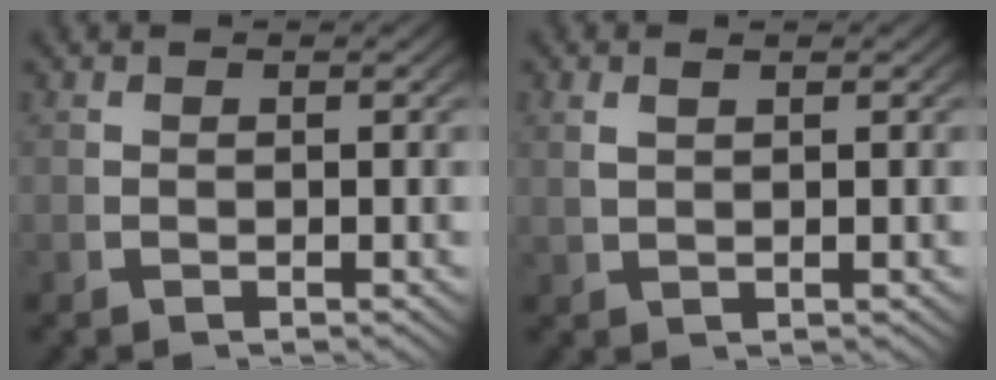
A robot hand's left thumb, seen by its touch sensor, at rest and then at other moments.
{"total": 1.2, "force": [0.9, -0.4, 0.7], "torque": [-0.014, 0.007, 0.025]}